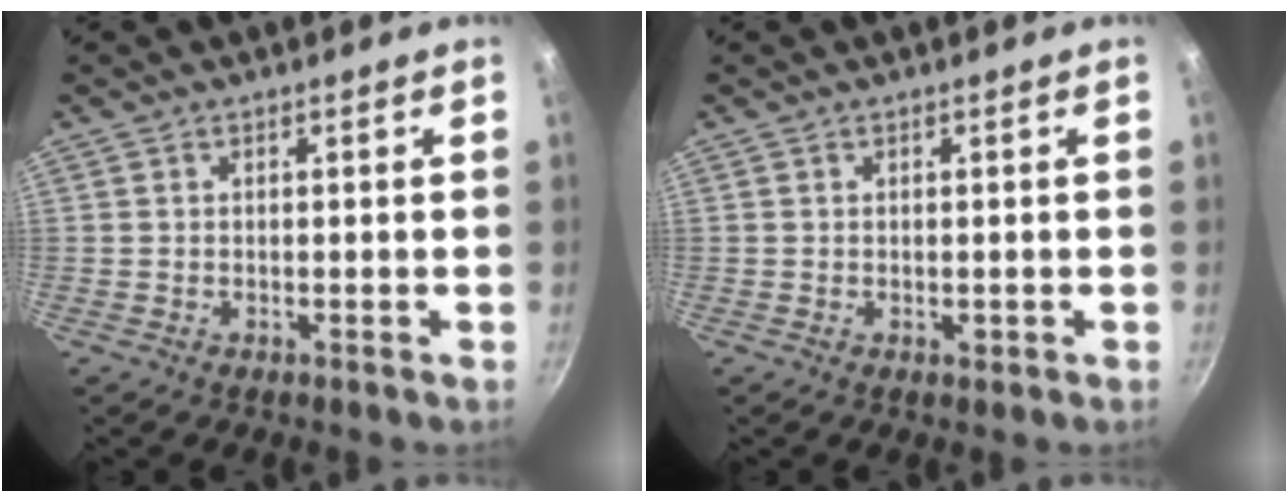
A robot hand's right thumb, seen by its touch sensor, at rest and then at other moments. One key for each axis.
{"total": 0.7, "fx": -0.1, "fy": 0.4, "fz": 0.6, "tx": -0.007, "ty": 0.000, "tz": -0.001}